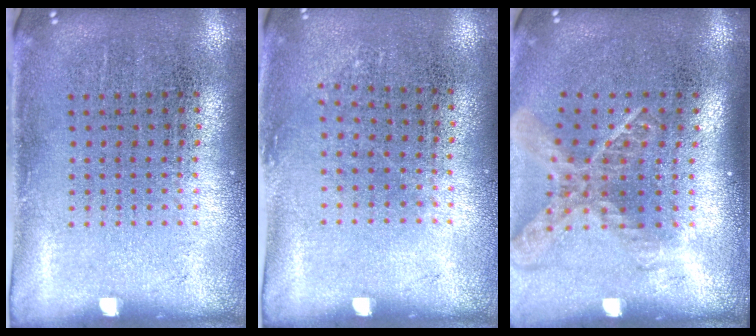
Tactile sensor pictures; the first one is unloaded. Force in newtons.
{"total": 0.8, "press": 0.7, "slide": 0.5}
{"total": 1.8, "press": 1.3, "slide": 1.3}